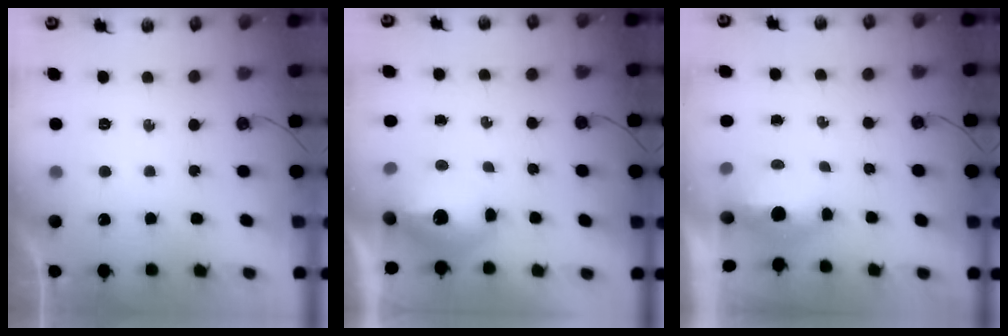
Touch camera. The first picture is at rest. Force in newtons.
{"total": 12.0, "press": 11.9, "slide": 1.3}
{"total": 12.8, "press": 6.2, "slide": 11.2}